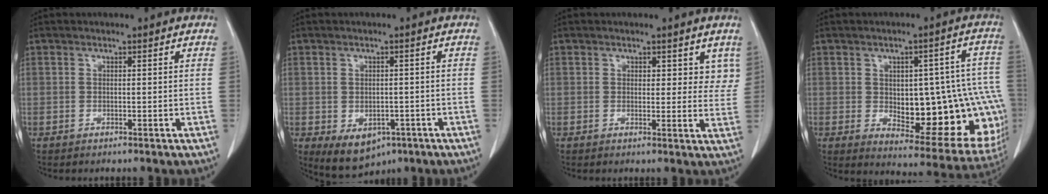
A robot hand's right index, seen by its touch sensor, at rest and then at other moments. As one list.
[{"total": 6.7, "force": [-3.2, 4.5, 3.8], "torque": [-0.058, -0.003, -0.034]}, {"total": 3.8, "force": [2.3, 2.3, 1.9], "torque": [0.002, -0.006, 0.023]}, {"total": 21.2, "force": [-2.7, 8.8, 19.1], "torque": [-0.165, 0.030, -0.001]}]